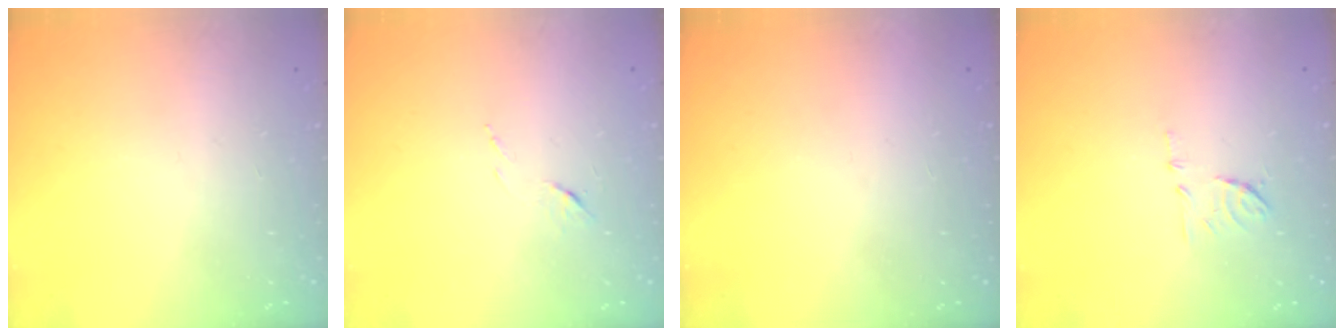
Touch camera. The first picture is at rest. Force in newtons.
{"total": 5.5, "press": 5.5, "slide": 0.5}
{"total": 1.5, "press": 1.5, "slide": 0.1}
{"total": 7.5, "press": 7.5, "slide": 0.8}